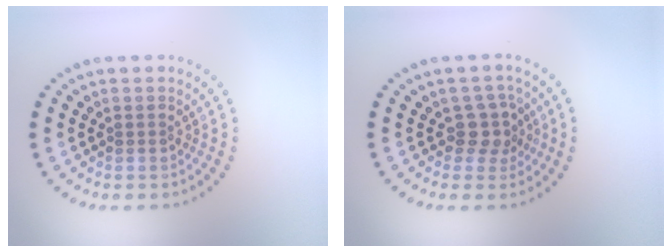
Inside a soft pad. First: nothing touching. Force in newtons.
{"total": 2.4, "press": 1.9, "slide": 1.5}